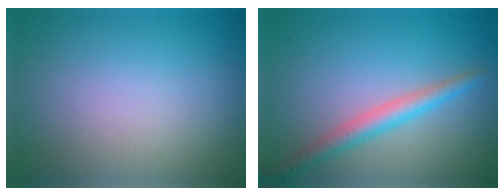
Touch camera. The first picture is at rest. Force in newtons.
{"total": 2.9, "press": 2.9, "slide": 0.2}